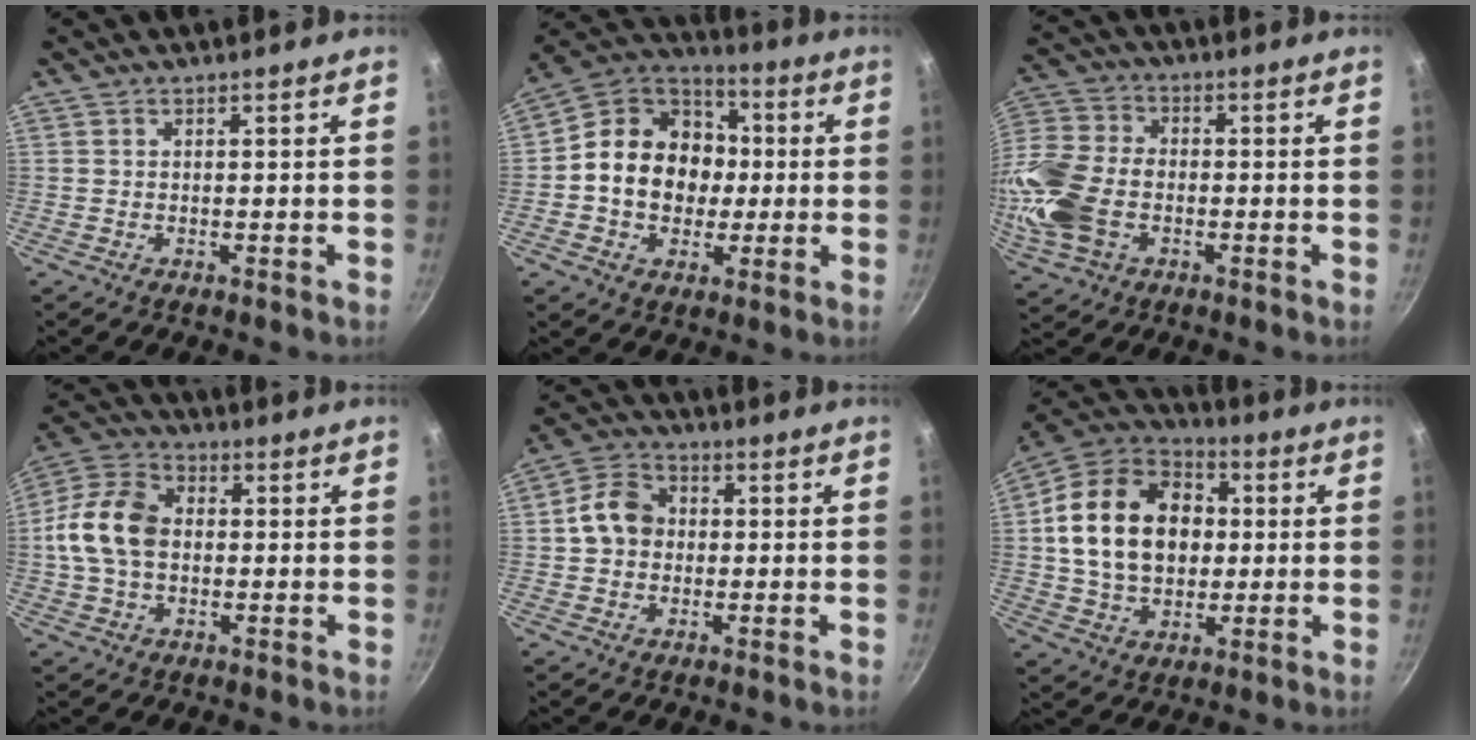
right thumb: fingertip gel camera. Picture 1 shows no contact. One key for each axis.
{"total": 17.5, "fx": -0.2, "fy": 14.3, "fz": 10.0, "tx": -0.132, "ty": 0.031, "tz": -0.017}
{"total": 16.7, "fx": -3.6, "fy": 11.6, "fz": 11.4, "tx": -0.245, "ty": 0.025, "tz": -0.076}
{"total": 12.9, "fx": 0.0, "fy": 9.2, "fz": 9.0, "tx": -0.152, "ty": 0.026, "tz": -0.015}
{"total": 8.3, "fx": 0.2, "fy": 6.8, "fz": 4.6, "tx": -0.056, "ty": 0.019, "tz": -0.013}
{"total": 21.1, "fx": 2.1, "fy": 15.6, "fz": 14.0, "tx": -0.219, "ty": 0.025, "tz": 0.030}